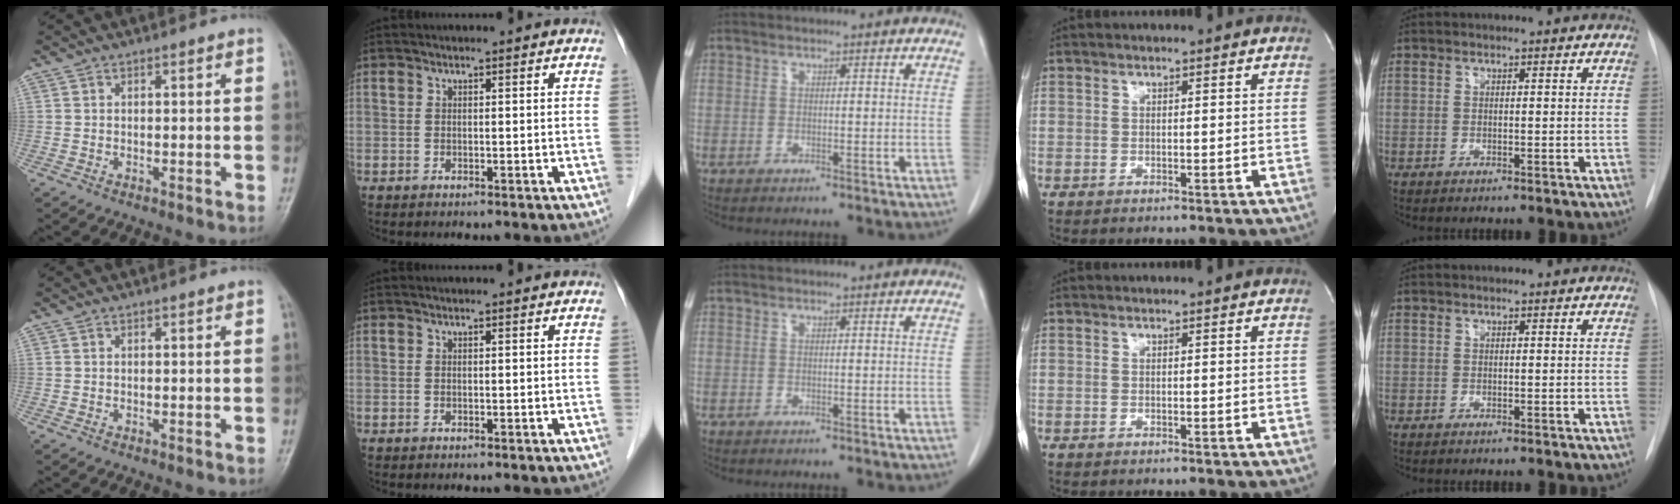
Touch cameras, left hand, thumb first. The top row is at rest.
{}